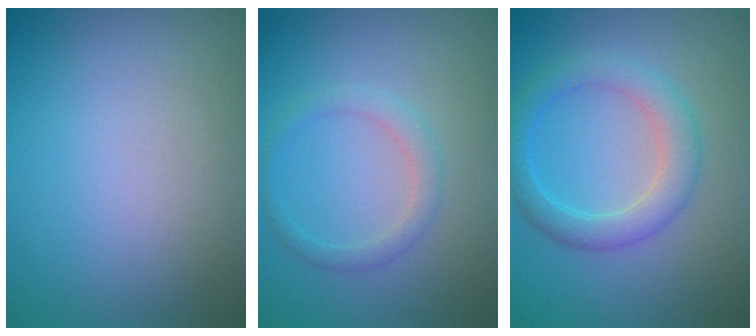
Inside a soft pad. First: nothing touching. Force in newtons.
{"total": 1.7, "press": 1.7, "slide": 0.0}
{"total": 3.5, "press": 3.5, "slide": 0.1}